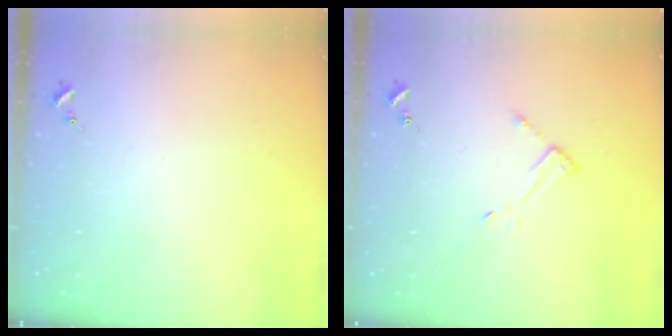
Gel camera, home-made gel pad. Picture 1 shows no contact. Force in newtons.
{"total": 3.3, "press": 3.3, "slide": 0.3}